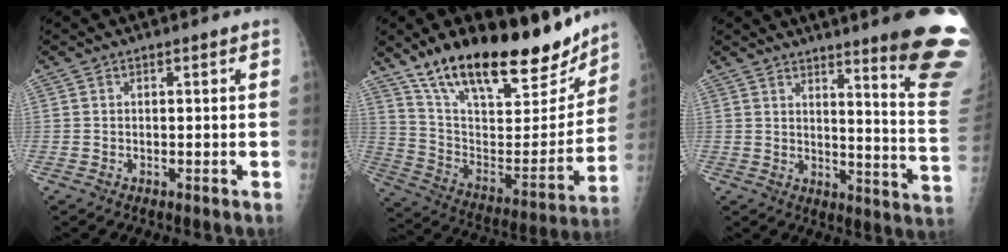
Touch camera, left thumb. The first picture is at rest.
{"total": 29.2, "force": [20.8, 10.7, 17.4], "torque": [-0.241, -0.065, 0.342]}
{"total": 18.0, "force": [13.0, 0.8, 12.5], "torque": [-0.127, -0.113, 0.160]}